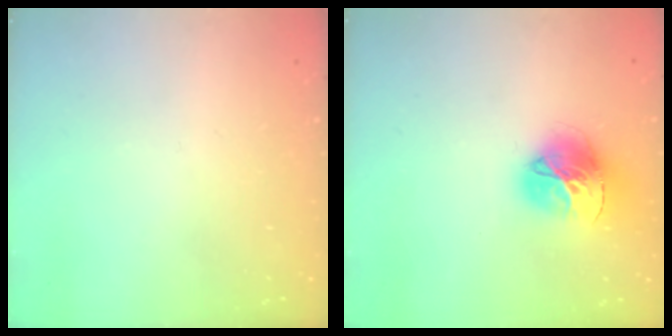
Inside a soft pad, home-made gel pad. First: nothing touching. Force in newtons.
{"total": 16.0, "press": 15.9, "slide": 1.7}